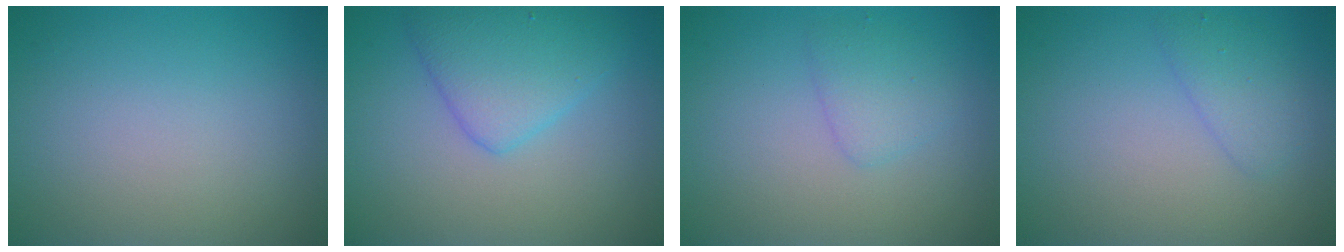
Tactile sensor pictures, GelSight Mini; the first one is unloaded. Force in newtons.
{"total": 4.1, "press": 4.1, "slide": 0.2}
{"total": 1.9, "press": 1.9, "slide": 0.0}
{"total": 1.9, "press": 1.9, "slide": 0.1}